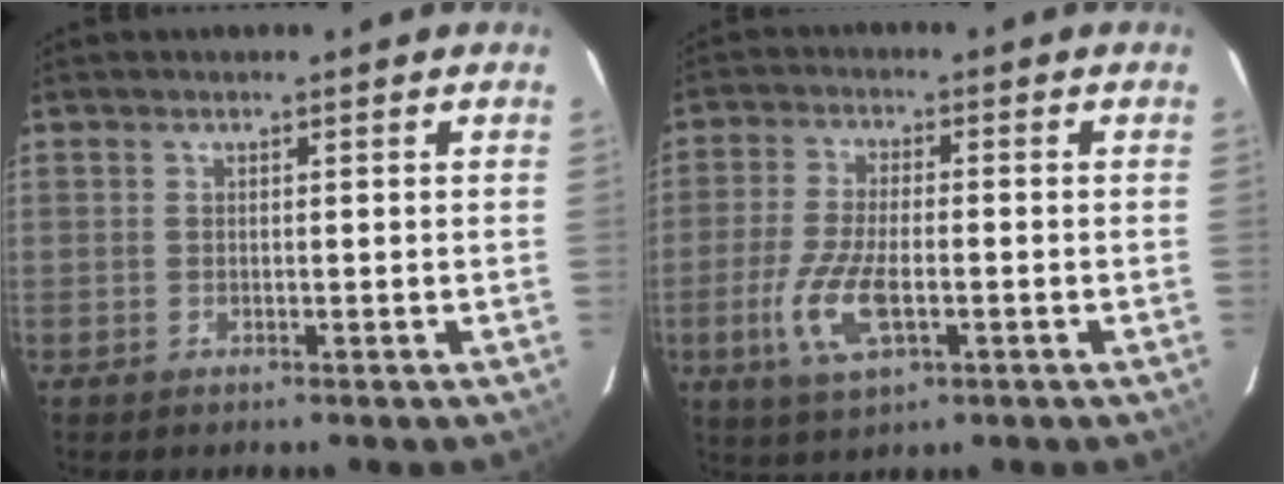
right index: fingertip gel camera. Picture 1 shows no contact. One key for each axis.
{"total": 9.8, "fx": -3.1, "fy": 3.8, "fz": 8.5, "tx": -0.184, "ty": -0.009, "tz": -0.058}